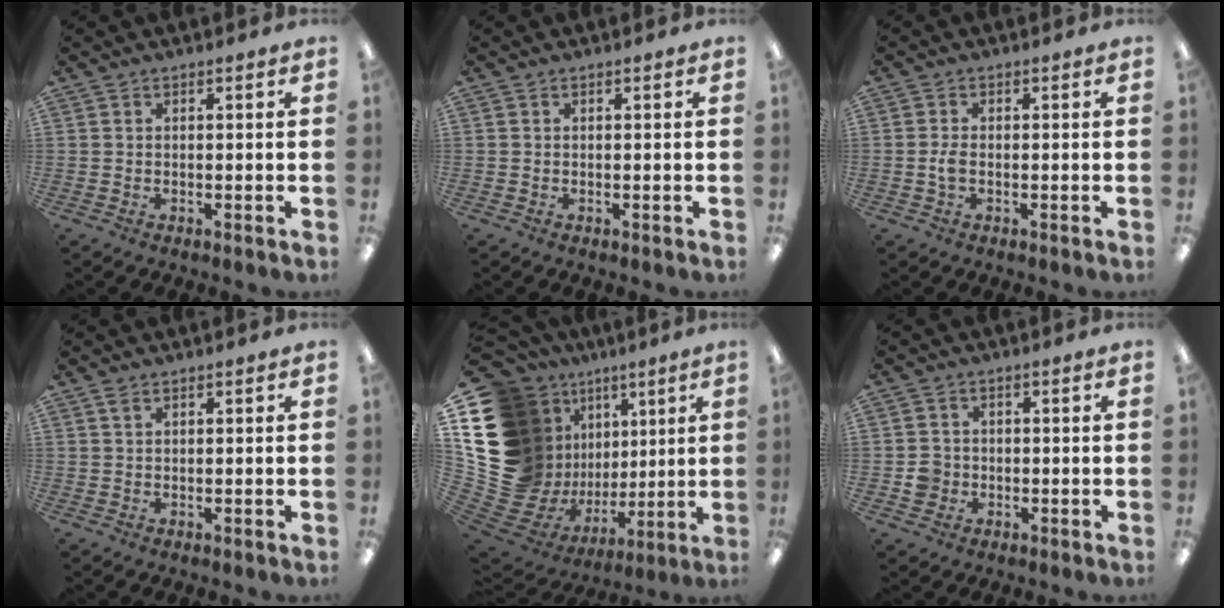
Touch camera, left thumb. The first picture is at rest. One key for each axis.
{"total": 0.0}
{"total": 2.7, "fx": -0.4, "fy": 1.4, "fz": 2.3, "tx": -0.048, "ty": 0.002, "tz": -0.009}
{"total": 1.2, "fx": 0.7, "fy": 0.5, "fz": 0.8, "tx": -0.018, "ty": 0.003, "tz": 0.012}
{"total": 21.6, "fx": 4.6, "fy": 18.1, "fz": 10.8, "tx": -0.201, "ty": -0.080, "tz": 0.148}
{"total": 4.0, "fx": -0.8, "fy": 3.8, "fz": 1.1, "tx": -0.012, "ty": 0.005, "tz": -0.015}